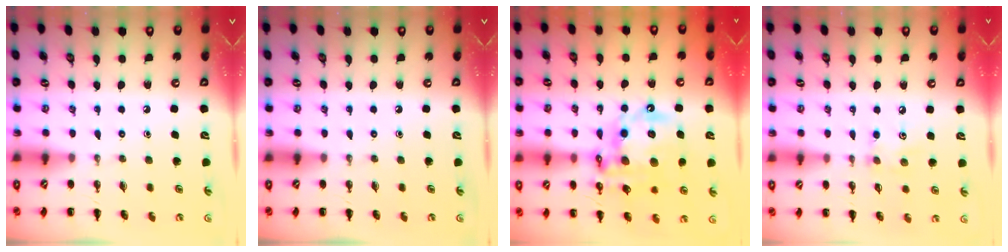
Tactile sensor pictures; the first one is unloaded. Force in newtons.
{"total": 0.0}
{"total": 19.3, "press": 18.8, "slide": 4.2}
{"total": 4.5, "press": 4.5, "slide": 0.6}